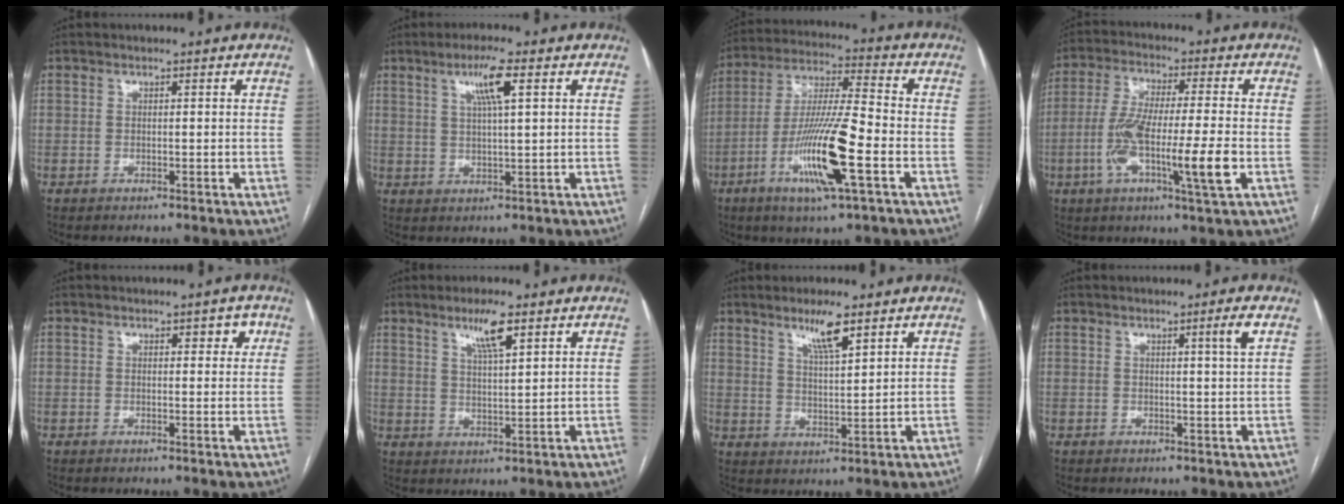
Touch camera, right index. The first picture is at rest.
{"total": 5.6, "force": [2.5, 0.1, 5.0], "torque": [-0.091, 0.003, 0.043]}
{"total": 15.0, "force": [-5.4, 0.7, 14.0], "torque": [-0.275, -0.014, -0.100]}
{"total": 13.2, "force": [-3.4, 0.6, 12.8], "torque": [-0.240, -0.006, -0.065]}
{"total": 2.4, "force": [1.2, 1.2, 1.7], "torque": [-0.016, 0.004, 0.014]}
{"total": 5.6, "force": [3.5, 0.5, 4.3], "torque": [-0.078, -0.003, 0.063]}
{"total": 5.7, "force": [3.9, 0.4, 4.1], "torque": [-0.074, -0.007, 0.071]}
{"total": 2.2, "force": [0.9, -0.8, 1.8], "torque": [-0.029, -0.008, 0.018]}